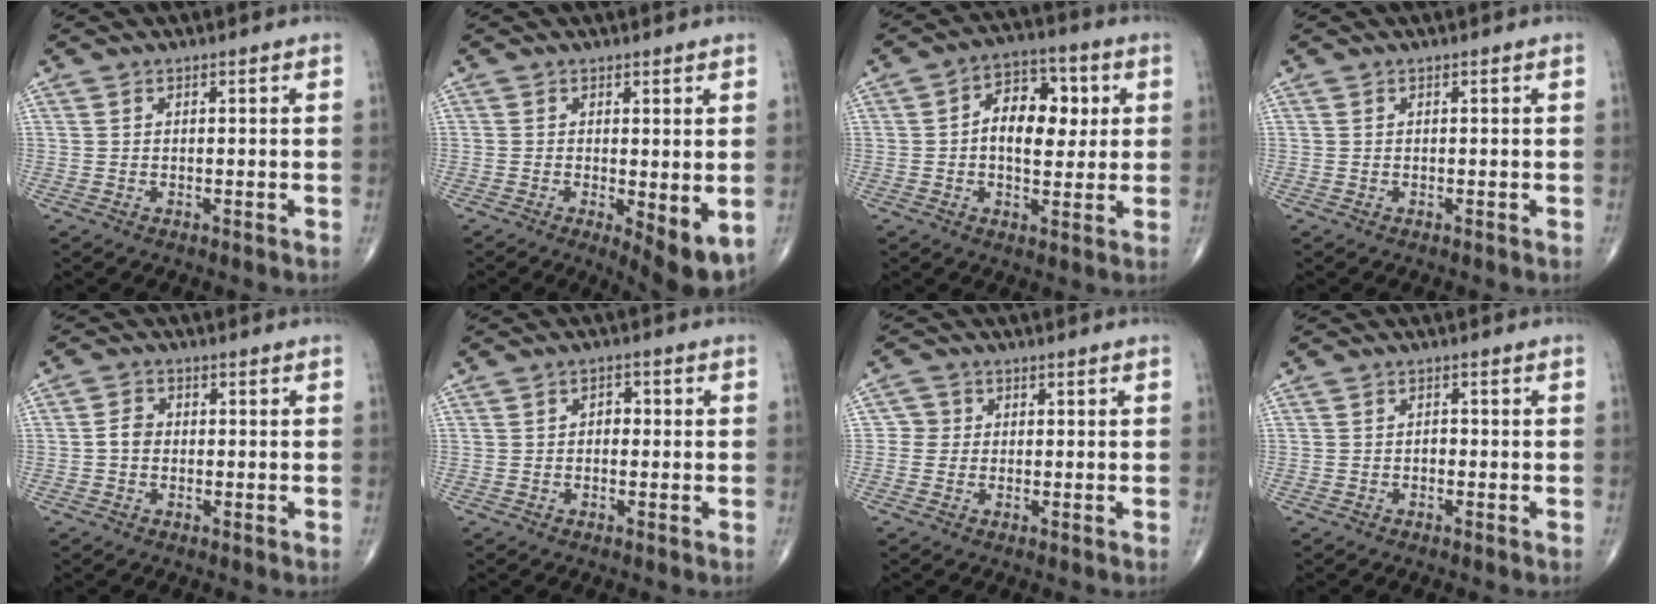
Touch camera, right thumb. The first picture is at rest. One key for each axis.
{"total": 6.7, "fx": -1.2, "fy": 2.2, "fz": 6.2, "tx": -0.087, "ty": -0.020, "tz": -0.015}
{"total": 11.2, "fx": 1.4, "fy": 7.0, "fz": 8.6, "tx": -0.101, "ty": 0.013, "tz": 0.017}
{"total": 0.0}
{"total": 2.7, "fx": -0.4, "fy": 2.1, "fz": 1.5, "tx": -0.021, "ty": 0.011, "tz": -0.015}
{"total": 2.4, "fx": 0.0, "fy": 1.7, "fz": 1.7, "tx": -0.014, "ty": 0.009, "tz": -0.004}
{"total": 2.4, "fx": -0.1, "fy": 2.3, "fz": 0.4, "tx": 0.012, "ty": 0.008, "tz": -0.009}
{"total": 1.1, "fx": -0.4, "fy": 0.7, "fz": 0.6, "tx": -0.005, "ty": 0.003, "tz": -0.011}